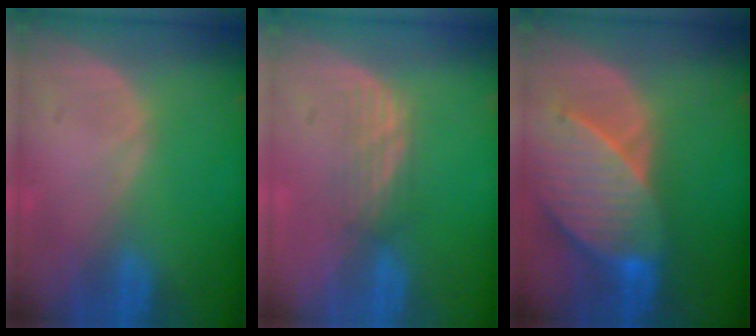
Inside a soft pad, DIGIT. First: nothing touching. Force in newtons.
{"total": 2.9, "press": 2.6, "slide": 1.2}
{"total": 9.5, "press": 8.8, "slide": 3.8}